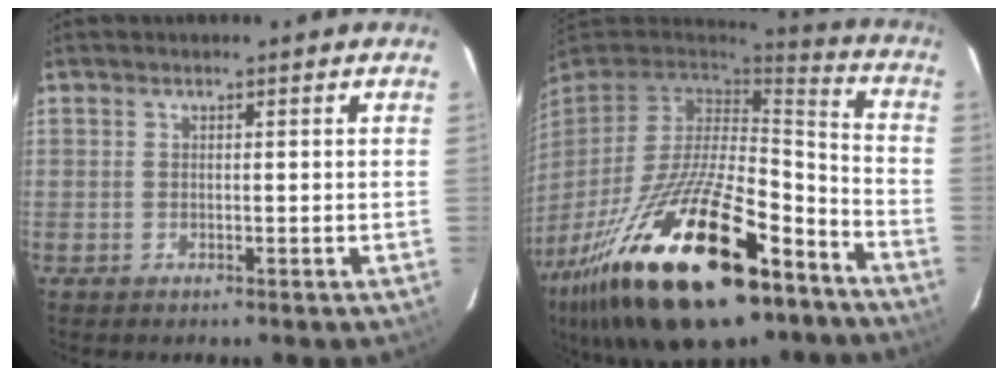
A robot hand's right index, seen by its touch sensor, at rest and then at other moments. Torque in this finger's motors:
{"motor_torque": [2.14, 0.00, 1.05, 0.21]}